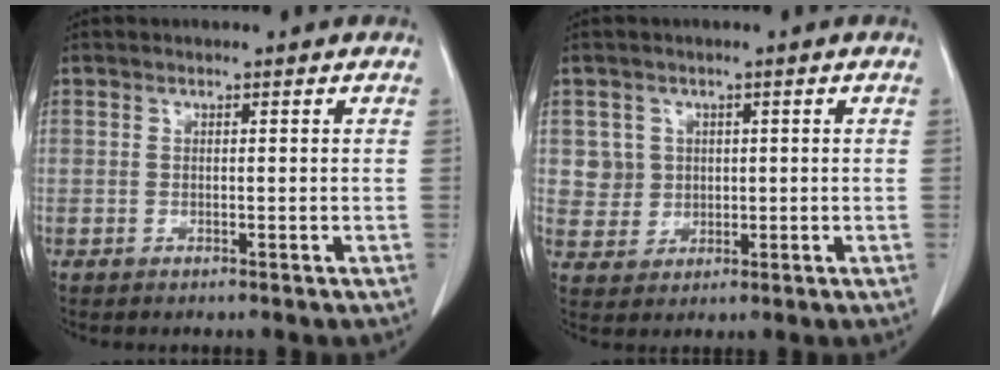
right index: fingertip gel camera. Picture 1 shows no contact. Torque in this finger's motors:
{"motor_torque": [0.17, -0.19, 0.02, 0.01]}